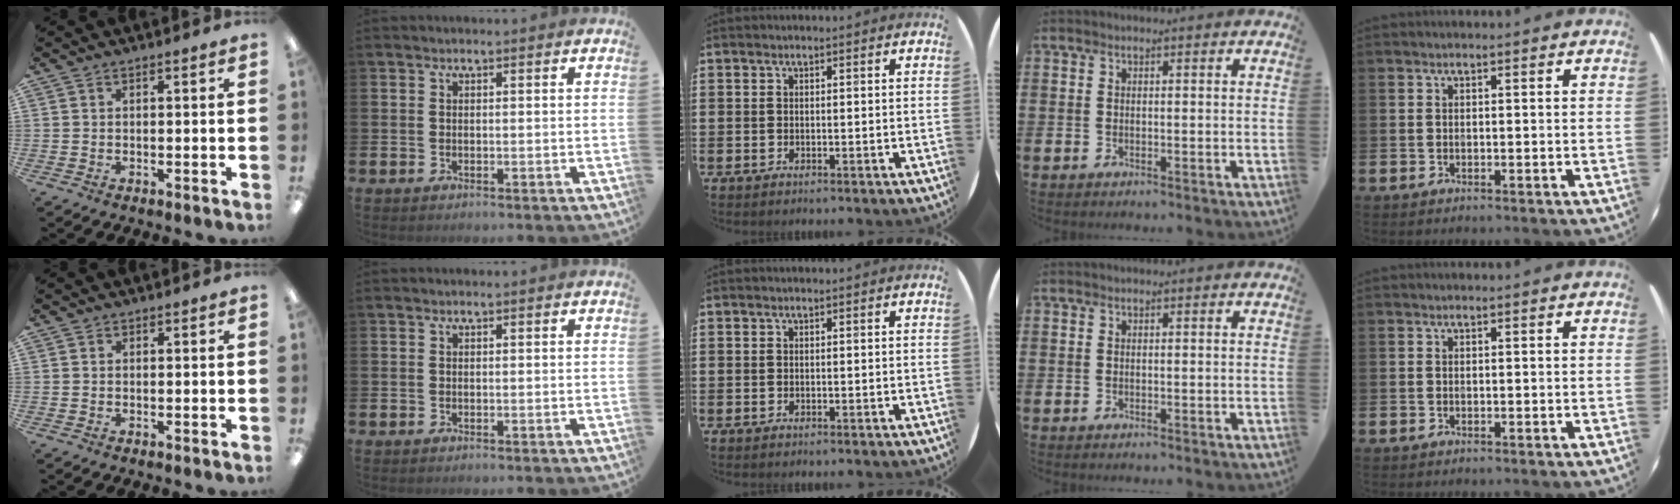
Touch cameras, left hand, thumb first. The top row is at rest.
{}